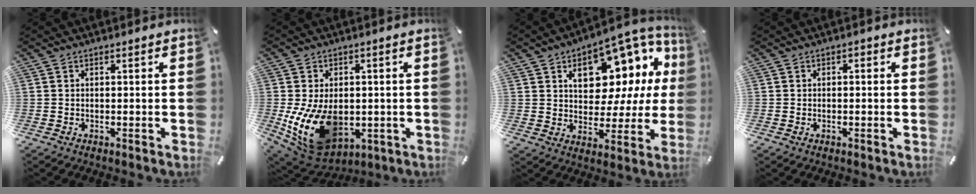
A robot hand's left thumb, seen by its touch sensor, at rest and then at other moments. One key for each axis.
{"total": 16.0, "fx": -2.6, "fy": 11.2, "fz": 11.1, "tx": -0.209, "ty": -0.001, "tz": -0.032}
{"total": 13.6, "fx": 6.9, "fy": 8.9, "fz": 7.6, "tx": -0.103, "ty": -0.053, "tz": 0.120}
{"total": 0.8, "fx": -0.3, "fy": 0.6, "fz": 0.5, "tx": -0.010, "ty": 0.001, "tz": -0.006}